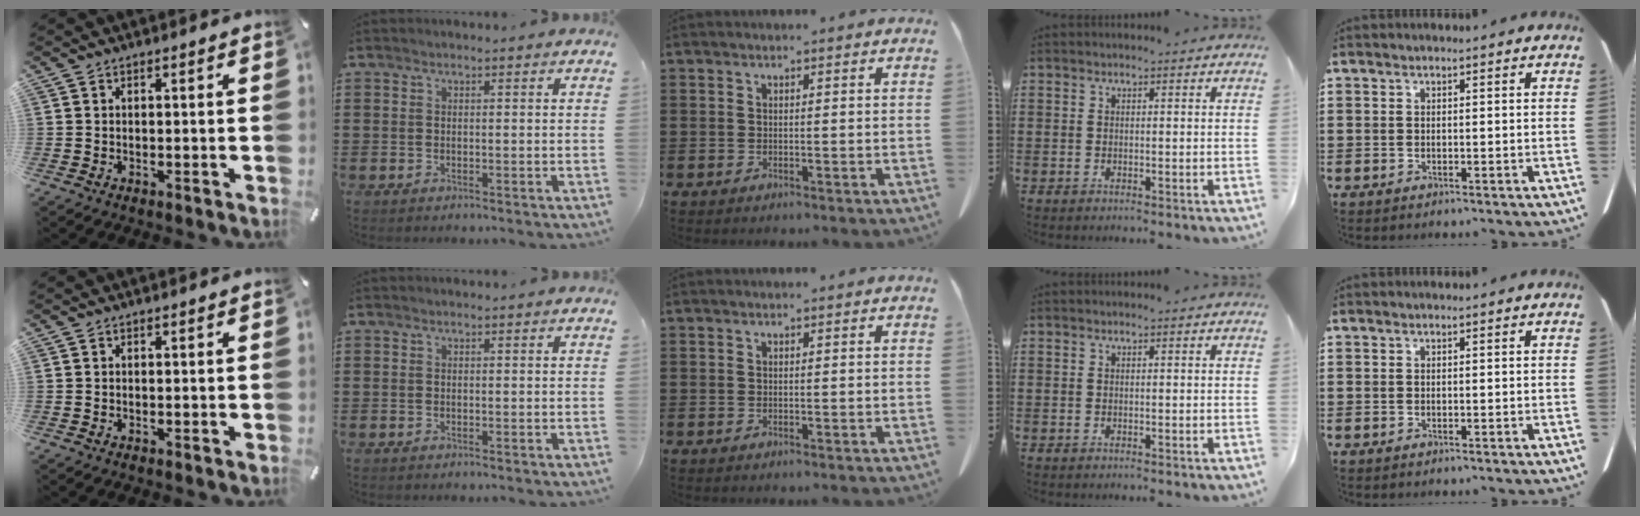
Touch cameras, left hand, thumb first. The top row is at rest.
{}